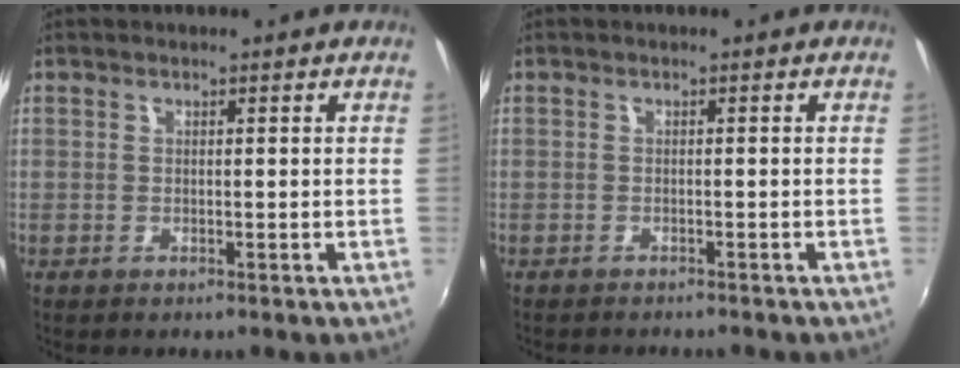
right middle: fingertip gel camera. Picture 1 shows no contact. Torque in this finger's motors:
{"motor_torque": [0.53, -0.39, 0.02, 0.02]}